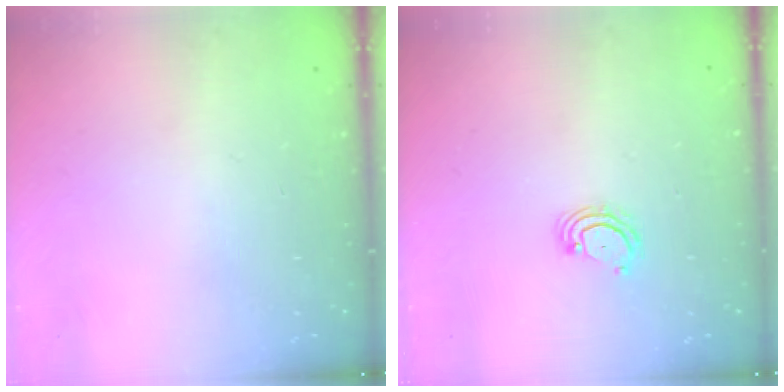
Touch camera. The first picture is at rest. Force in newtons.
{"total": 3.6, "press": 3.6, "slide": 0.4}